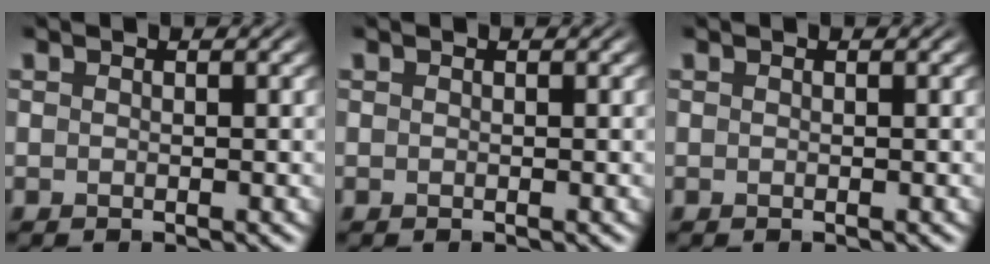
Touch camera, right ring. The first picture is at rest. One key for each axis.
{"total": 0.0}
{"total": 0.0}